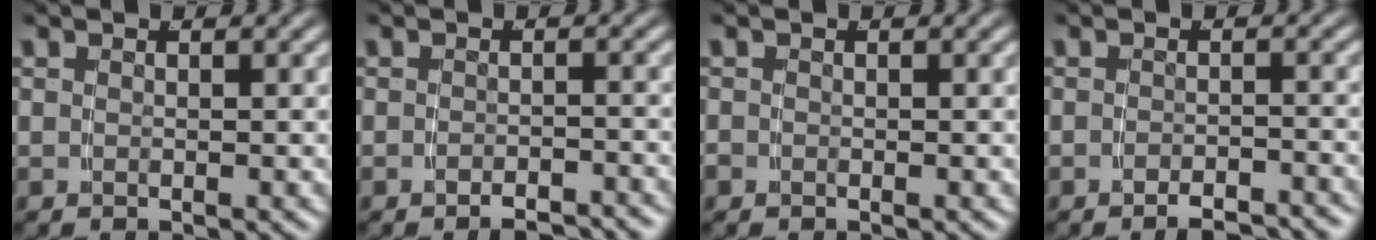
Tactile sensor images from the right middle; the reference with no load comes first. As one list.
[{"total": 2.8, "force": [-2.7, 0.1, 0.6], "torque": [-0.005, 0.000, -0.044]}, {"total": 0.6, "force": [-0.4, 0.5, 0.1], "torque": [-0.001, -0.004, -0.006]}, {"total": 3.3, "force": [-3.2, 0.1, 0.9], "torque": [-0.007, 0.001, -0.052]}]